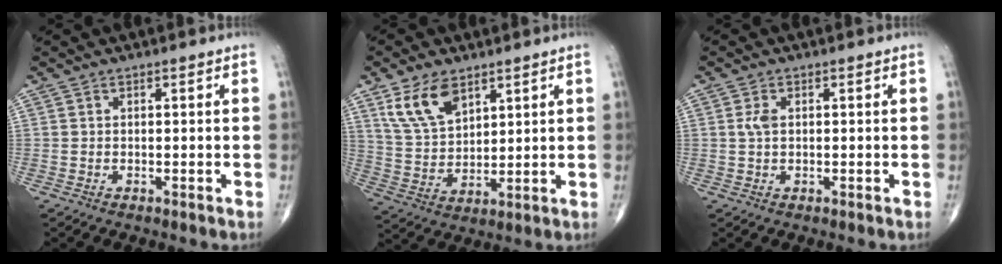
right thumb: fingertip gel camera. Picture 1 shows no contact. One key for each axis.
{"total": 10.2, "fx": 5.9, "fy": 5.6, "fz": 6.1, "tx": -0.104, "ty": -0.026, "tz": 0.125}
{"total": 2.1, "fx": 0.4, "fy": 1.2, "fz": 1.7, "tx": -0.038, "ty": 0.003, "tz": 0.008}